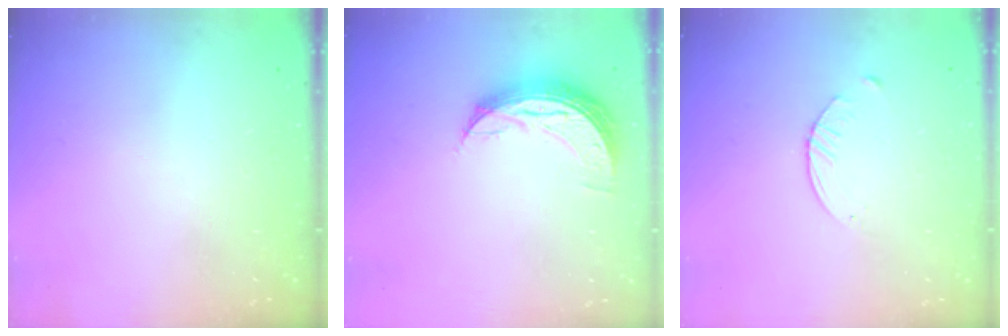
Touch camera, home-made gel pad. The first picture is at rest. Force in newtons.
{"total": 7.6, "press": 7.6, "slide": 0.7}
{"total": 2.0, "press": 2.0, "slide": 0.3}